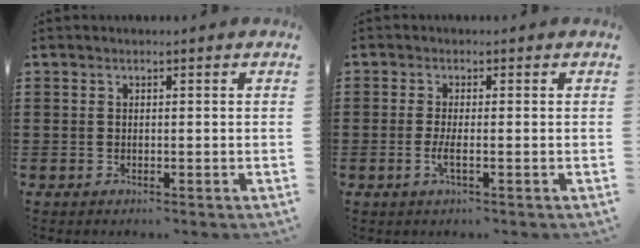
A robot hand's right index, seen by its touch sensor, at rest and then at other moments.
{"total": 2.2, "force": [-0.7, 0.1, 2.1], "torque": [-0.044, -0.006, -0.015]}